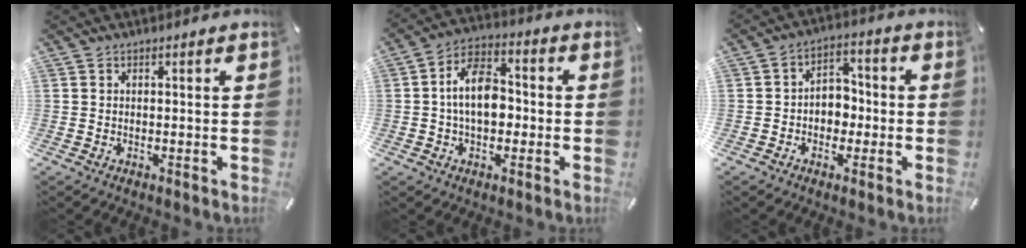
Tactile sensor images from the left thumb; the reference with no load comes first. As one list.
[{"total": 10.9, "force": [-0.5, 7.0, 8.3], "torque": [-0.149, 0.012, -0.010]}, {"total": 5.8, "force": [-1.5, 5.1, 2.5], "torque": [-0.035, 0.015, -0.032]}]